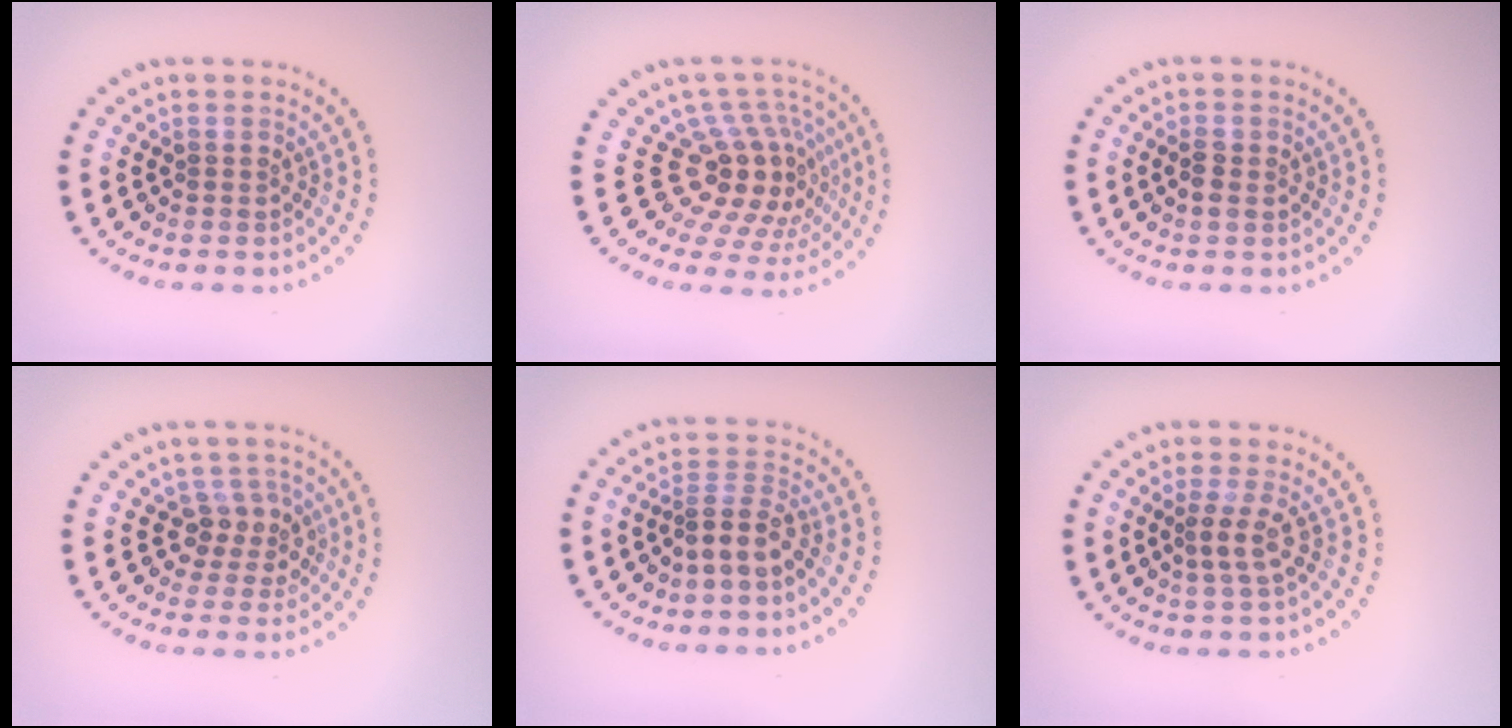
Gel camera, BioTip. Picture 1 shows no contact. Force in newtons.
{"total": 5.4, "press": 4.0, "slide": 3.7}
{"total": 1.5, "press": 1.5, "slide": 0.3}
{"total": 2.5, "press": 1.9, "slide": 1.6}
{"total": 2.8, "press": 2.1, "slide": 1.8}
{"total": 1.9, "press": 1.4, "slide": 1.2}